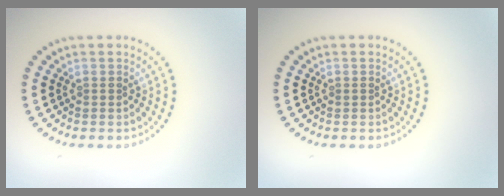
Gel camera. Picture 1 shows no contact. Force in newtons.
{"total": 0.0}